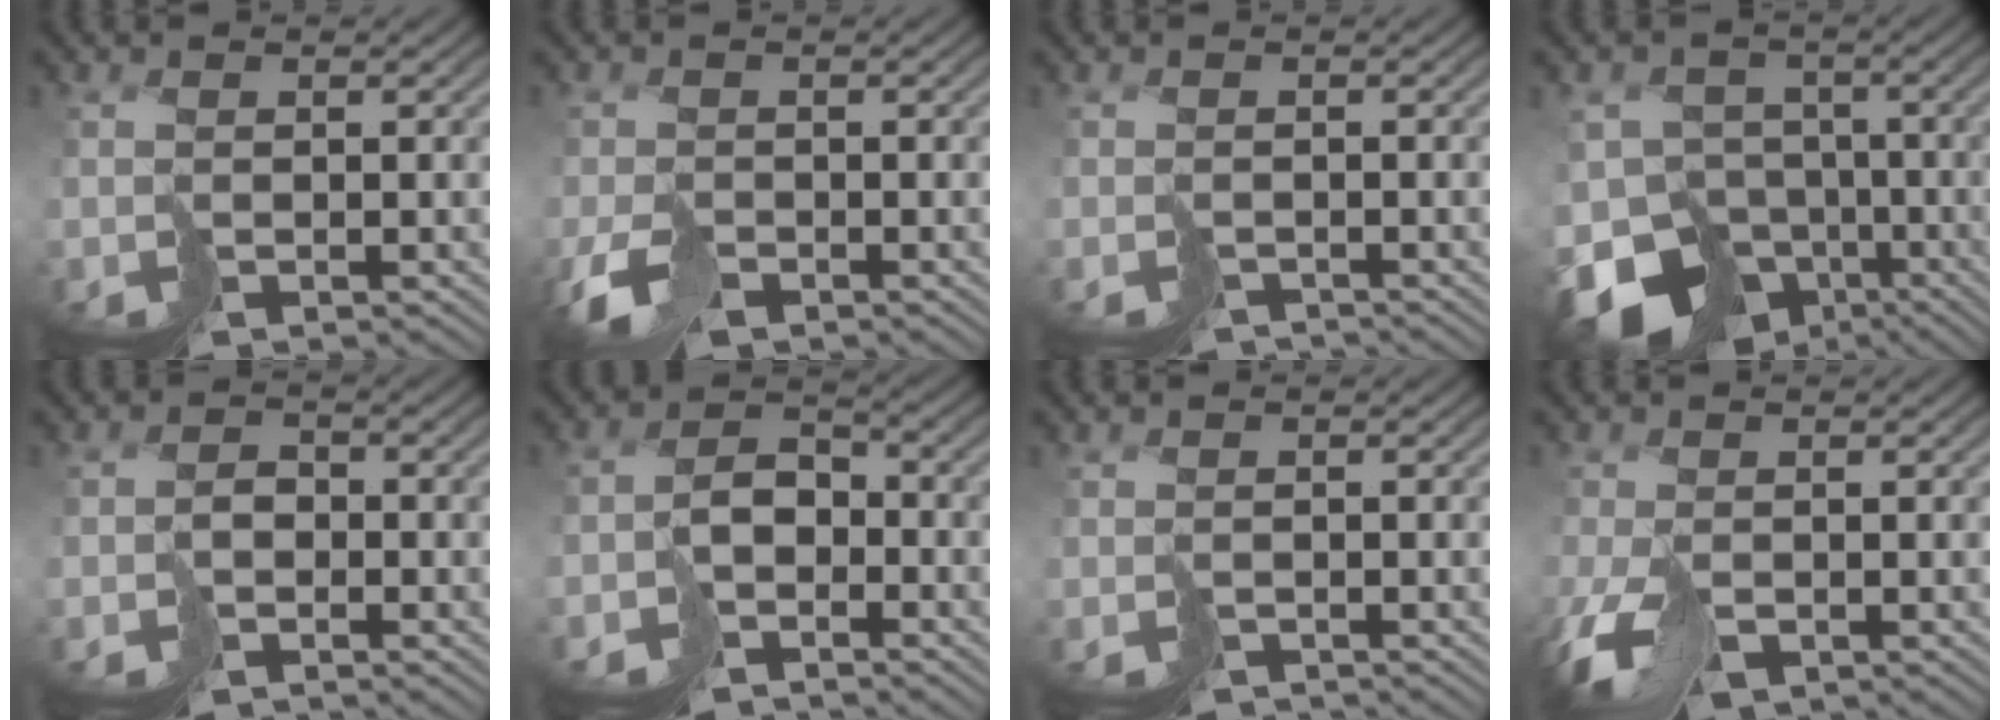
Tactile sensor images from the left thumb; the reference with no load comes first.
{"total": 3.5, "force": [-1.9, 2.0, 2.1], "torque": [-0.041, 0.000, -0.040]}
{"total": 2.1, "force": [-2.0, 0.5, 0.2], "torque": [0.010, -0.004, -0.035]}
{"total": 12.6, "force": [-8.3, 7.9, 5.3], "torque": [-0.106, -0.023, -0.121]}
{"total": 1.7, "force": [-1.3, 1.1, 0.3], "torque": [0.006, 0.006, -0.031]}
{"total": 4.2, "force": [-3.0, 2.5, 1.6], "torque": [-0.014, 0.003, -0.061]}
{"total": 1.5, "force": [-1.4, 0.3, 0.0], "torque": [0.009, -0.003, -0.026]}
{"total": 4.9, "force": [-2.6, 2.4, 3.3], "torque": [-0.067, -0.007, -0.047]}